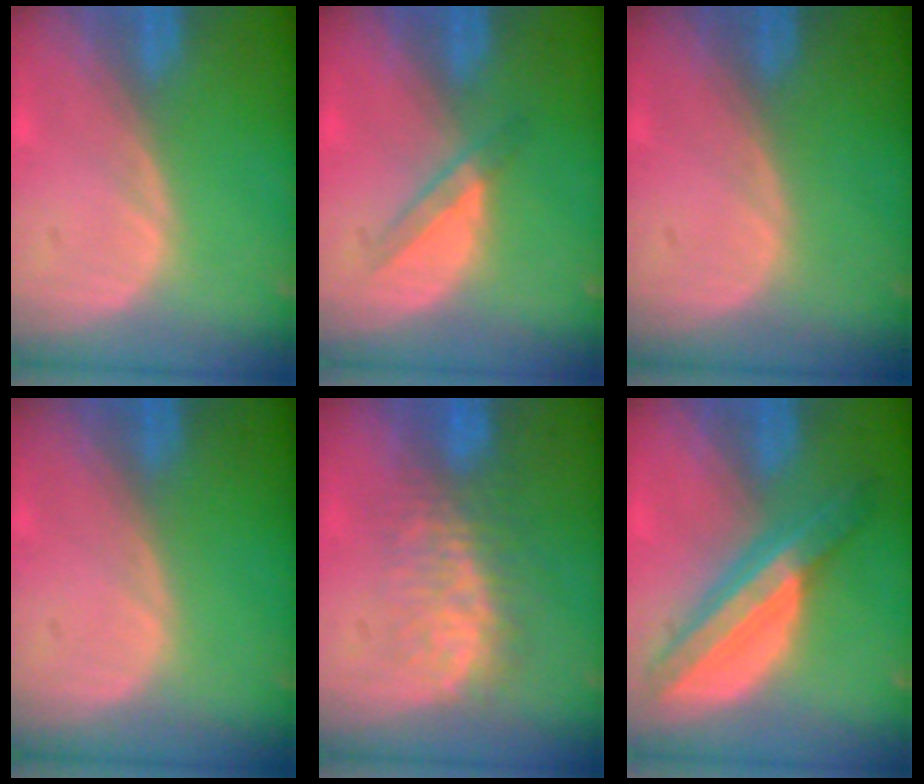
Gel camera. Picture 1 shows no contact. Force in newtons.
{"total": 2.9, "press": 2.8, "slide": 1.0}
{"total": 0.0}
{"total": 0.0}
{"total": 7.6, "press": 7.3, "slide": 1.9}
{"total": 8.1, "press": 8.1, "slide": 0.4}